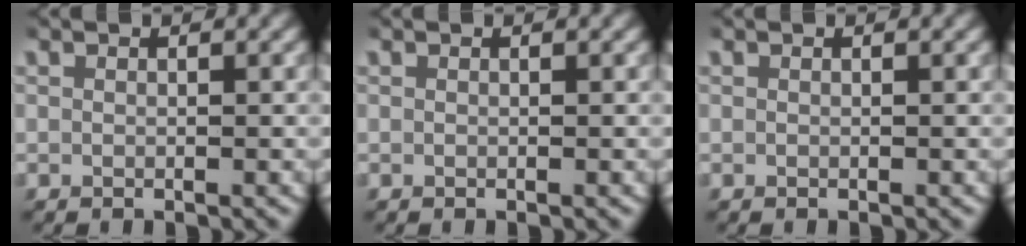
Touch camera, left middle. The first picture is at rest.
{"total": 0.0}
{"total": 0.0}